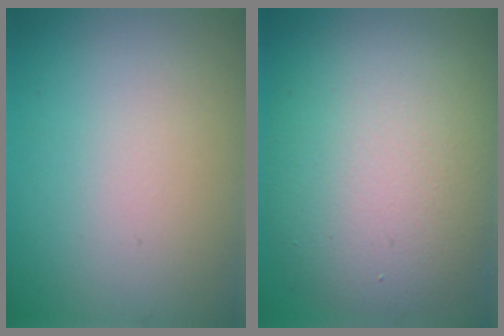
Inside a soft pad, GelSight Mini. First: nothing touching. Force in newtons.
{"total": 10.5, "press": 10.5, "slide": 0.9}